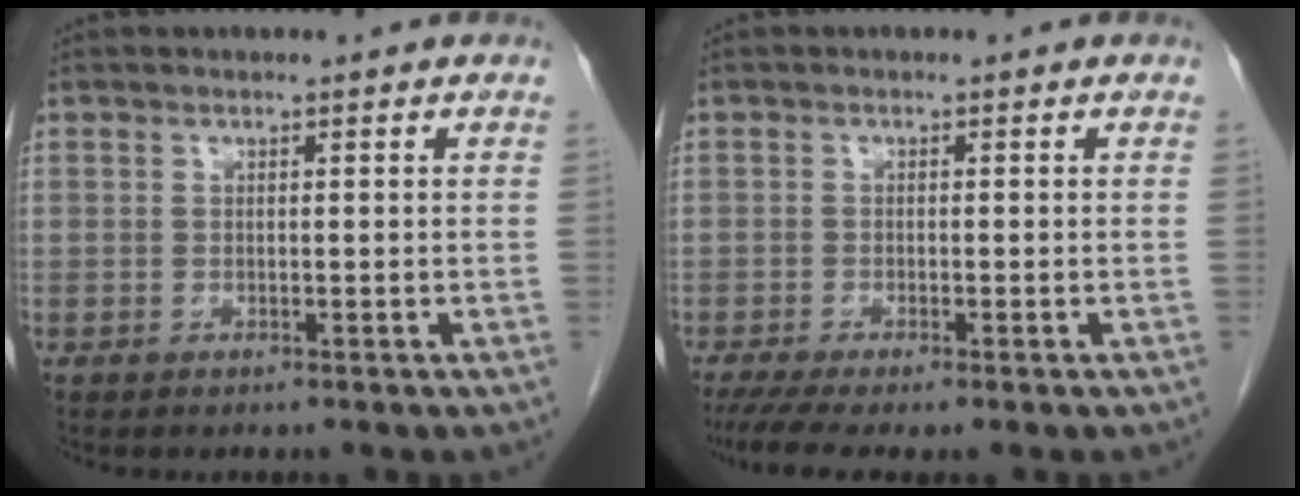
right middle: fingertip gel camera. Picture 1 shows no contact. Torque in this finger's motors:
{"motor_torque": [0.98, -0.50, 0.10, 0.08]}